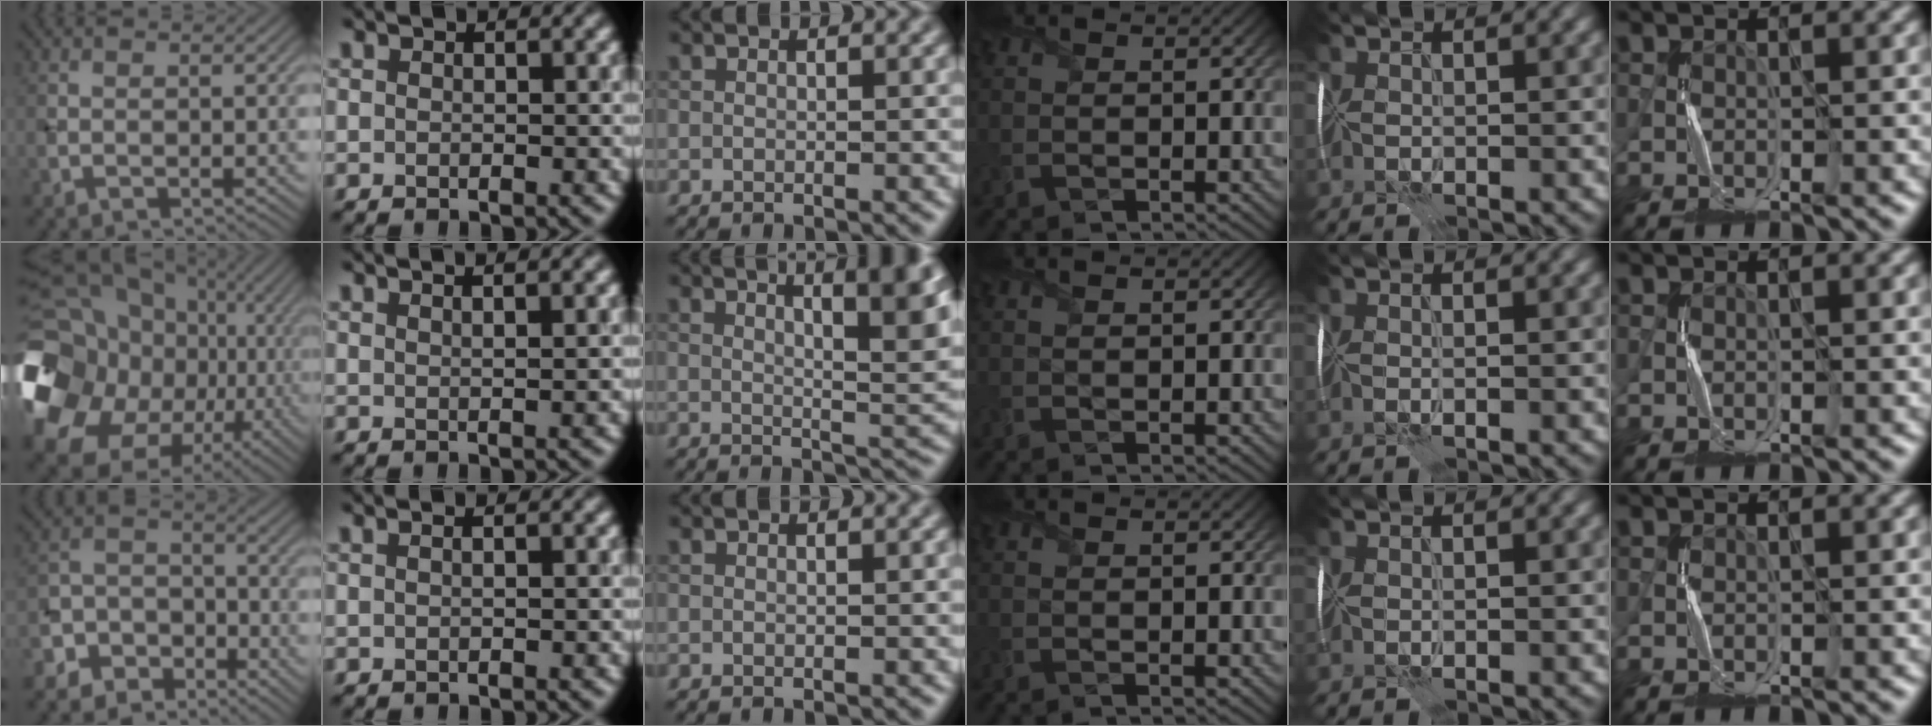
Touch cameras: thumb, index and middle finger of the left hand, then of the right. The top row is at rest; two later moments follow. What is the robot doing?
{"motion": "fold", "object": "memory foam"}